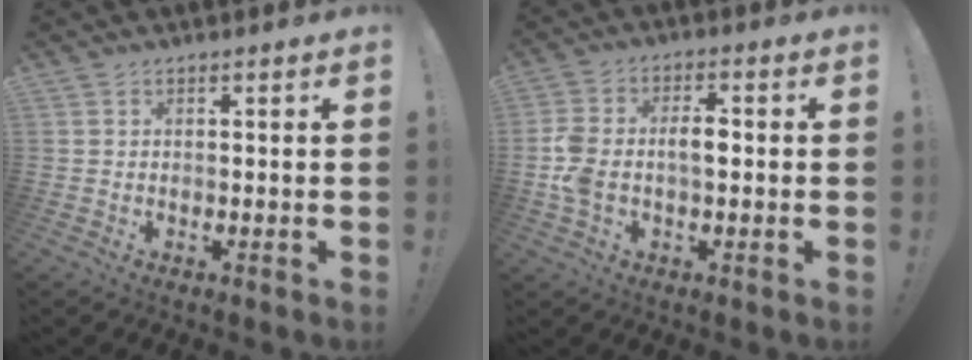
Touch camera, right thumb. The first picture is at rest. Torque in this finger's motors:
{"motor_torque": [1.31, 0.74, 1.21, -0.27, 0.26]}